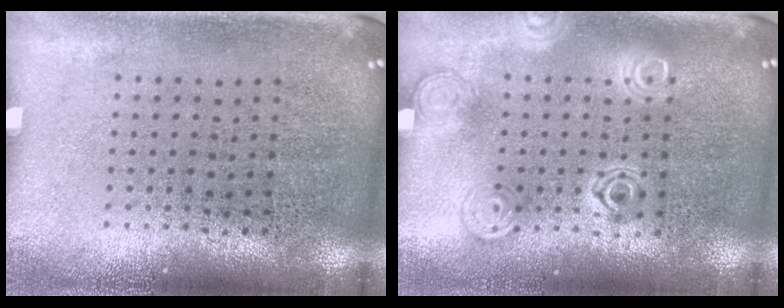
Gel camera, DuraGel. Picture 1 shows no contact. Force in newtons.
{"total": 1.3, "press": 1.3, "slide": 0.2}